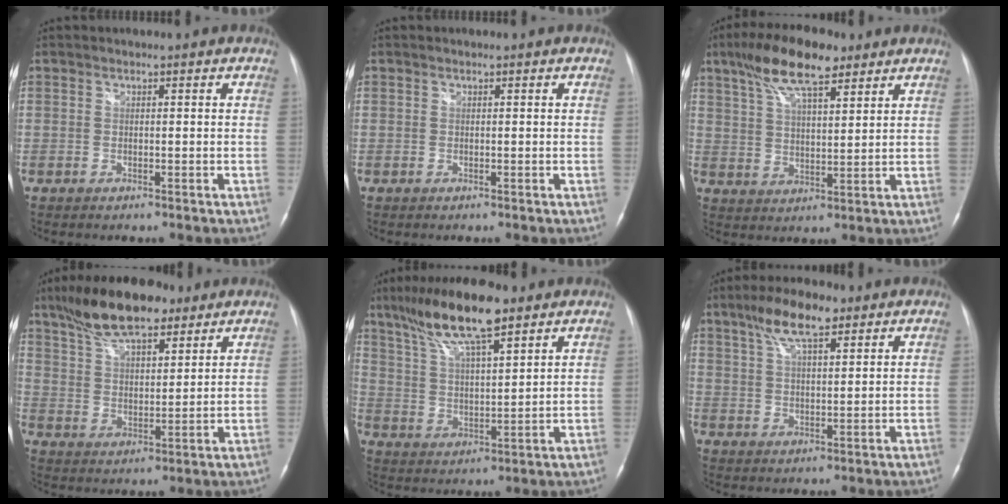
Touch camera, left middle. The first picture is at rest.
{"total": 0.0}
{"total": 11.9, "force": [7.9, 3.5, 8.2], "torque": [-0.156, 0.022, 0.142]}
{"total": 13.4, "force": [9.7, 4.4, 8.2], "torque": [-0.153, 0.022, 0.174]}
{"total": 13.3, "force": [9.1, 2.5, 9.4], "torque": [-0.178, 0.018, 0.164]}
{"total": 8.4, "force": [5.3, 2.5, 6.1], "torque": [-0.118, 0.017, 0.096]}